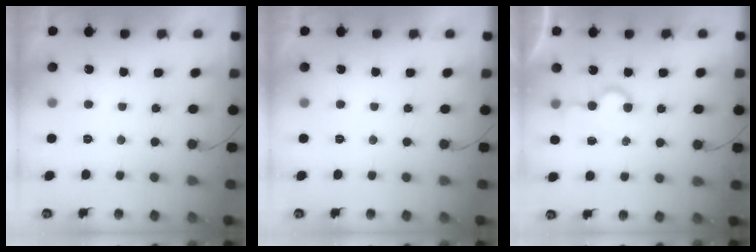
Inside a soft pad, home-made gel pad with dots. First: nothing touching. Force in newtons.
{"total": 0.0}
{"total": 5.1, "press": 5.0, "slide": 0.5}